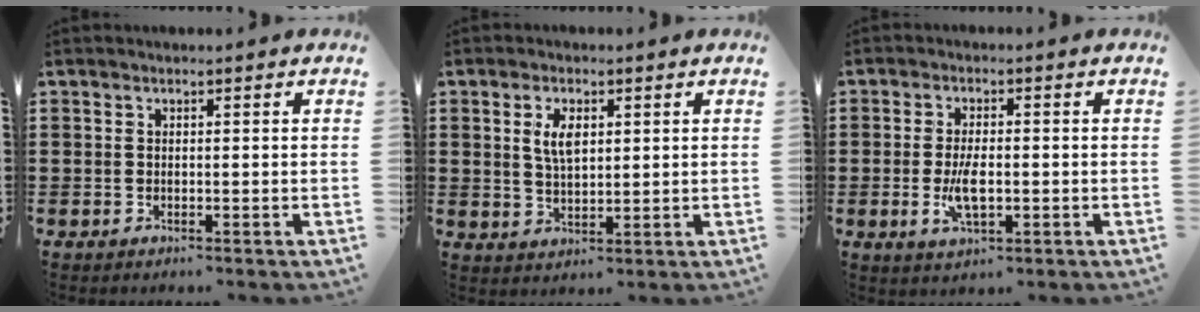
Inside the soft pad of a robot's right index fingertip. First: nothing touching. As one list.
[{"total": 4.3, "force": [1.3, 2.0, 3.5], "torque": [-0.067, 0.006, 0.020]}, {"total": 5.2, "force": [-0.9, 2.0, 4.7], "torque": [-0.104, -0.008, -0.019]}]